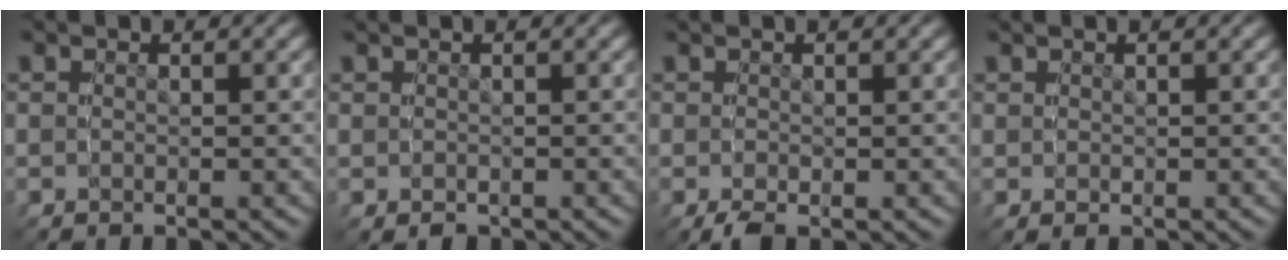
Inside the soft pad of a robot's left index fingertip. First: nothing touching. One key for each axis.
{"total": 1.5, "fx": 0.2, "fy": 1.5, "fz": 0.0, "tx": -0.004, "ty": -0.010, "tz": 0.009}
{"total": 0.7, "fx": 0.1, "fy": 0.6, "fz": 0.3, "tx": -0.003, "ty": -0.009, "tz": 0.007}
{"total": 1.4, "fx": 0.7, "fy": 1.1, "fz": 0.5, "tx": -0.005, "ty": -0.001, "tz": 0.013}